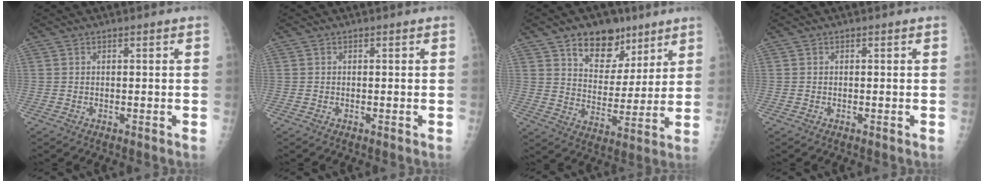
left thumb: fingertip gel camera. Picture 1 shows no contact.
{"total": 0.0}
{"total": 12.9, "force": [8.1, 8.2, 5.6], "torque": [-0.044, -0.041, 0.133]}
{"total": 0.0}